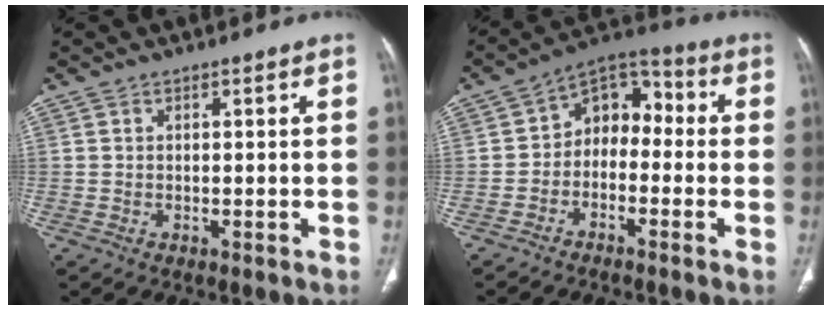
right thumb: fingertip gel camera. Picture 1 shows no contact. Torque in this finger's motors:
{"motor_torque": [-0.04, 0.15, -0.09, -0.12, 0.02]}